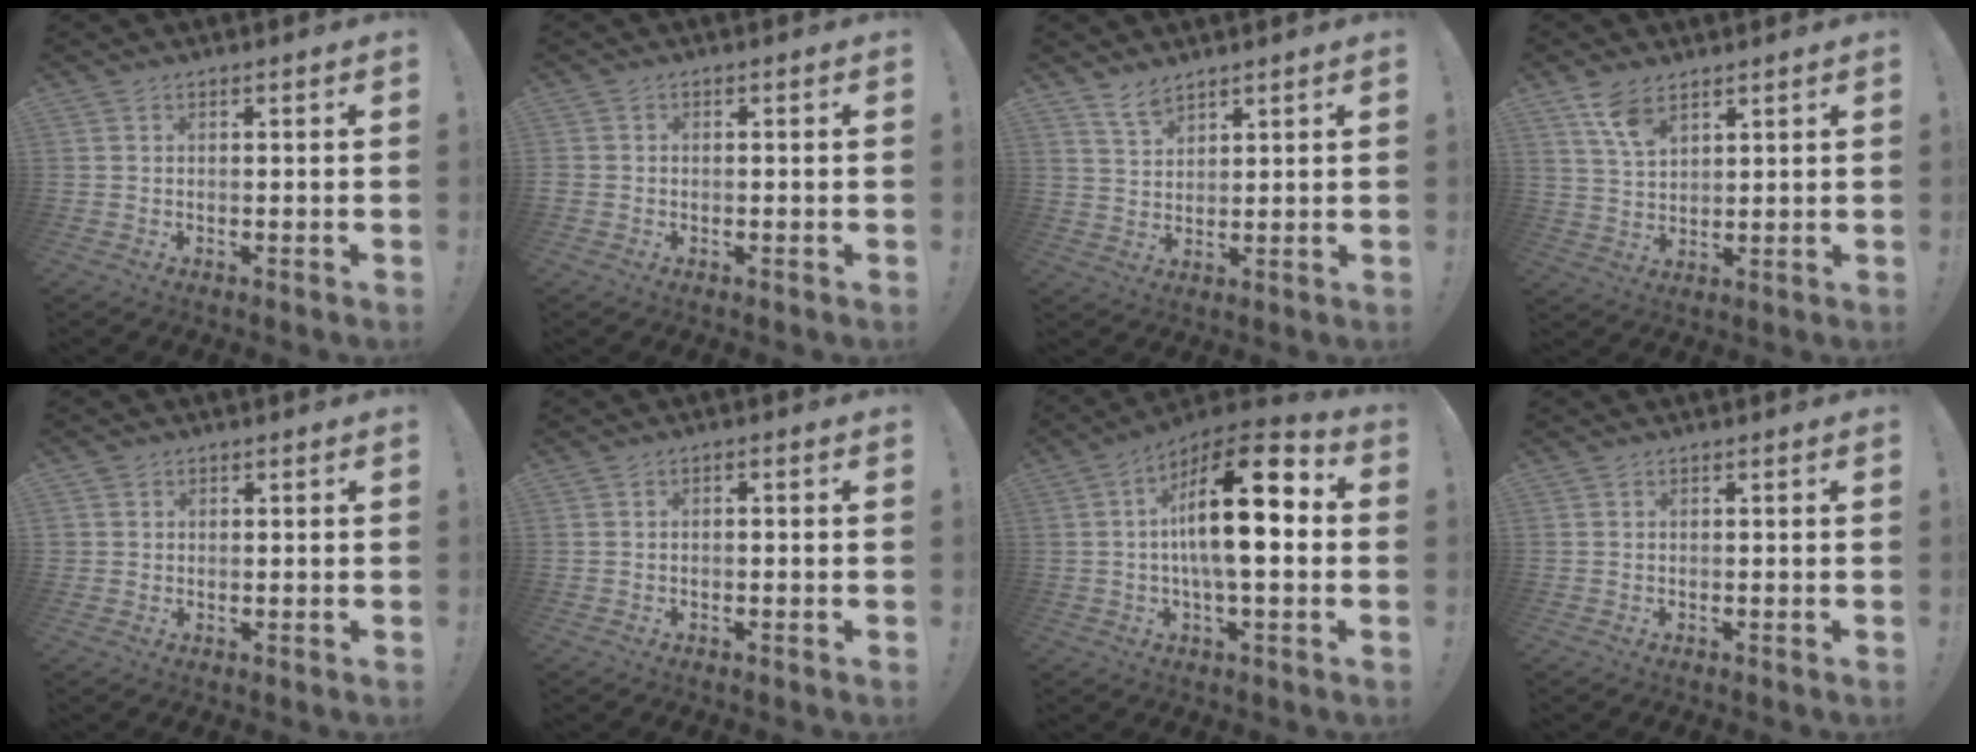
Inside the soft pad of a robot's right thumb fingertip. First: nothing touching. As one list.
[{"total": 1.2, "force": [-0.9, 0.6, 0.4], "torque": [-0.011, 0.005, -0.016]}, {"total": 4.8, "force": [4.1, 1.8, 1.8], "torque": [-0.035, -0.026, 0.076]}, {"total": 7.4, "force": [4.9, 3.5, 4.2], "torque": [-0.075, -0.025, 0.092]}, {"total": 1.4, "force": [0.5, 1.3, 0.2], "torque": [0.000, -0.001, 0.008]}, {"total": 1.2, "force": [-1.0, 0.3, 0.5], "torque": [-0.011, 0.004, -0.018]}, {"total": 18.8, "force": [1.7, 6.0, 17.7], "torque": [-0.293, -0.006, 0.019]}, {"total": 0.0}]